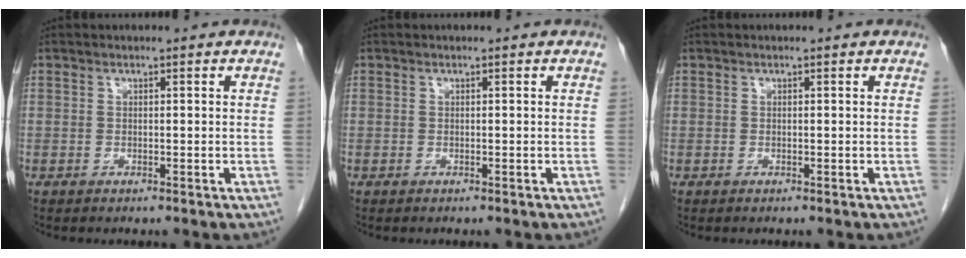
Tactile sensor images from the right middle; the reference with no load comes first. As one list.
[{"total": 0.0}, {"total": 0.0}]